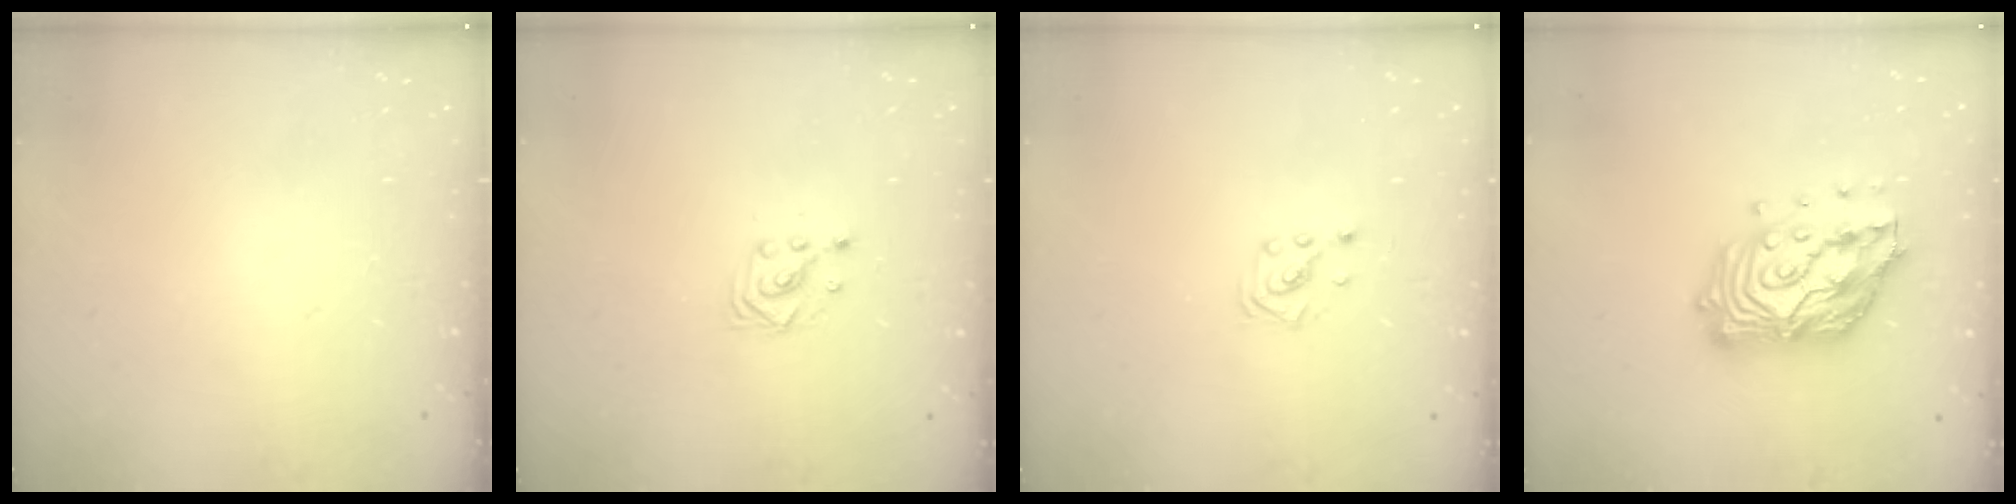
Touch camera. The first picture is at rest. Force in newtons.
{"total": 3.0, "press": 3.0, "slide": 0.4}
{"total": 1.4, "press": 1.4, "slide": 0.1}
{"total": 17.9, "press": 17.8, "slide": 1.7}